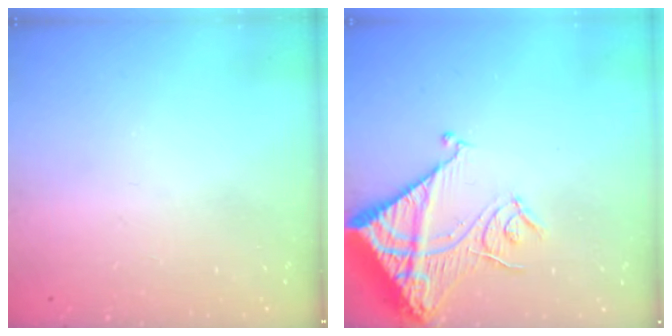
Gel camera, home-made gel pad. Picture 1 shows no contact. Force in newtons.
{"total": 15.6, "press": 15.4, "slide": 1.8}